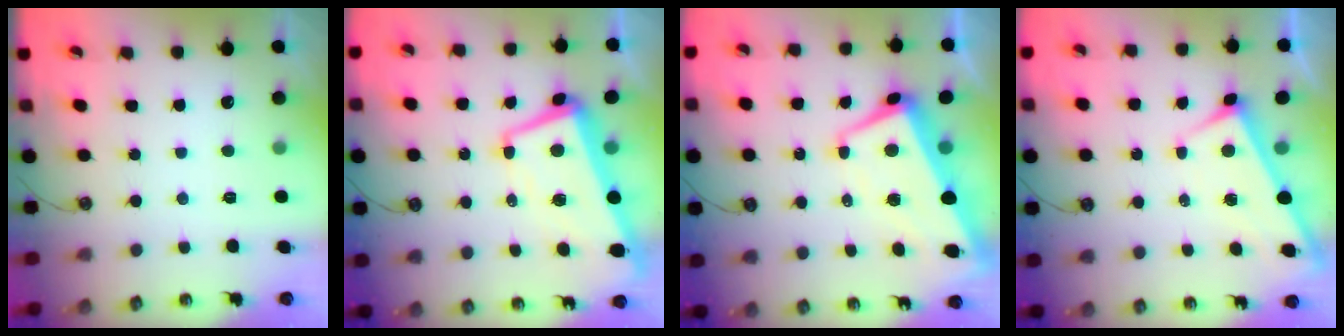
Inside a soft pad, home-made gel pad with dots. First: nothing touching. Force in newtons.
{"total": 7.2, "press": 6.9, "slide": 1.8}
{"total": 5.1, "press": 4.8, "slide": 1.5}
{"total": 2.8, "press": 2.8, "slide": 0.4}